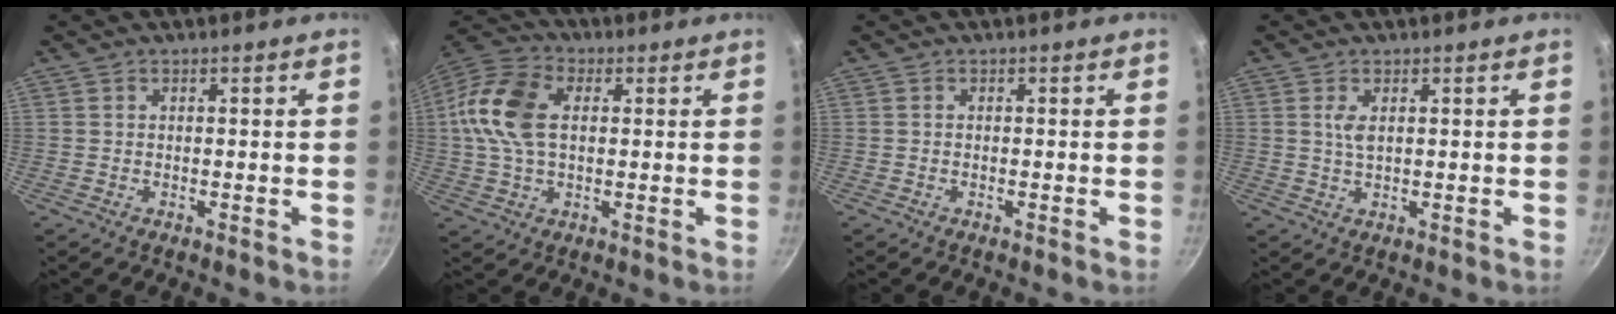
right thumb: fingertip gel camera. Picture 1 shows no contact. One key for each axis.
{"total": 14.0, "fx": 1.9, "fy": 8.8, "fz": 10.7, "tx": -0.201, "ty": 0.019, "tz": 0.019}
{"total": 0.0}
{"total": 2.4, "fx": 0.7, "fy": 1.0, "fz": 2.0, "tx": -0.039, "ty": -0.005, "tz": 0.016}